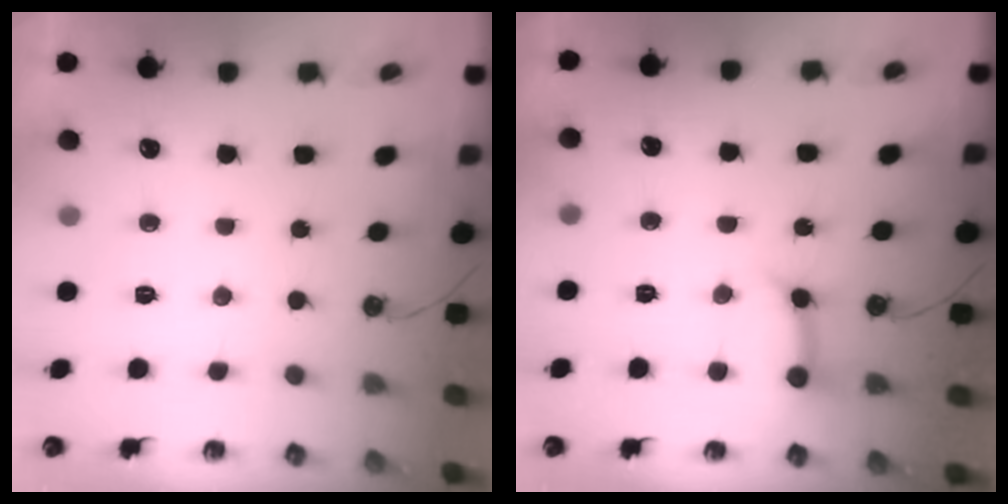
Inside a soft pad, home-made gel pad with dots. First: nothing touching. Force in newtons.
{"total": 10.5, "press": 10.4, "slide": 1.2}